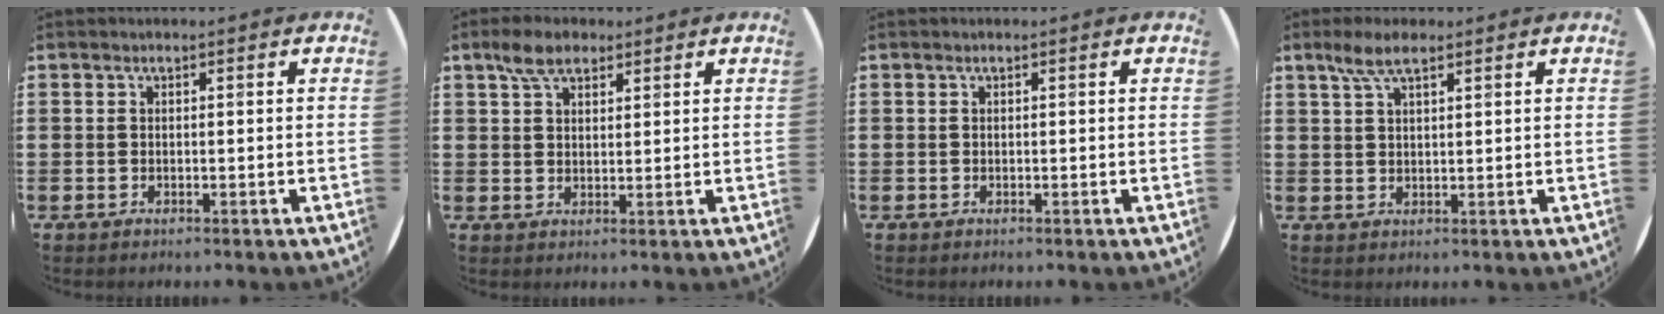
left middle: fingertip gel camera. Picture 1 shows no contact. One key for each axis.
{"total": 4.4, "fx": 3.2, "fy": 2.2, "fz": 2.1, "tx": -0.033, "ty": 0.002, "tz": 0.056}
{"total": 0.0}
{"total": 4.1, "fx": 2.7, "fy": 1.1, "fz": 2.9, "tx": -0.062, "ty": 0.006, "tz": 0.048}